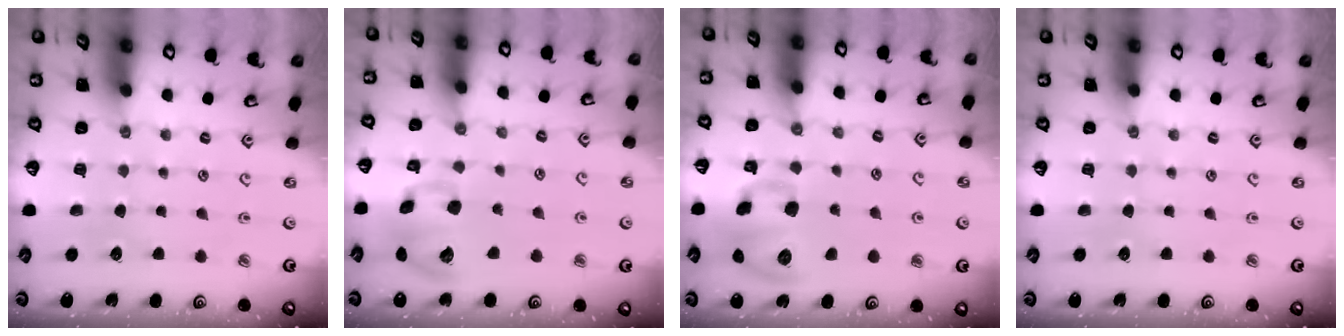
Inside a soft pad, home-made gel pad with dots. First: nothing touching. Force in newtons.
{"total": 12.8, "press": 12.6, "slide": 2.2}
{"total": 13.6, "press": 13.4, "slide": 2.4}
{"total": 0.0}